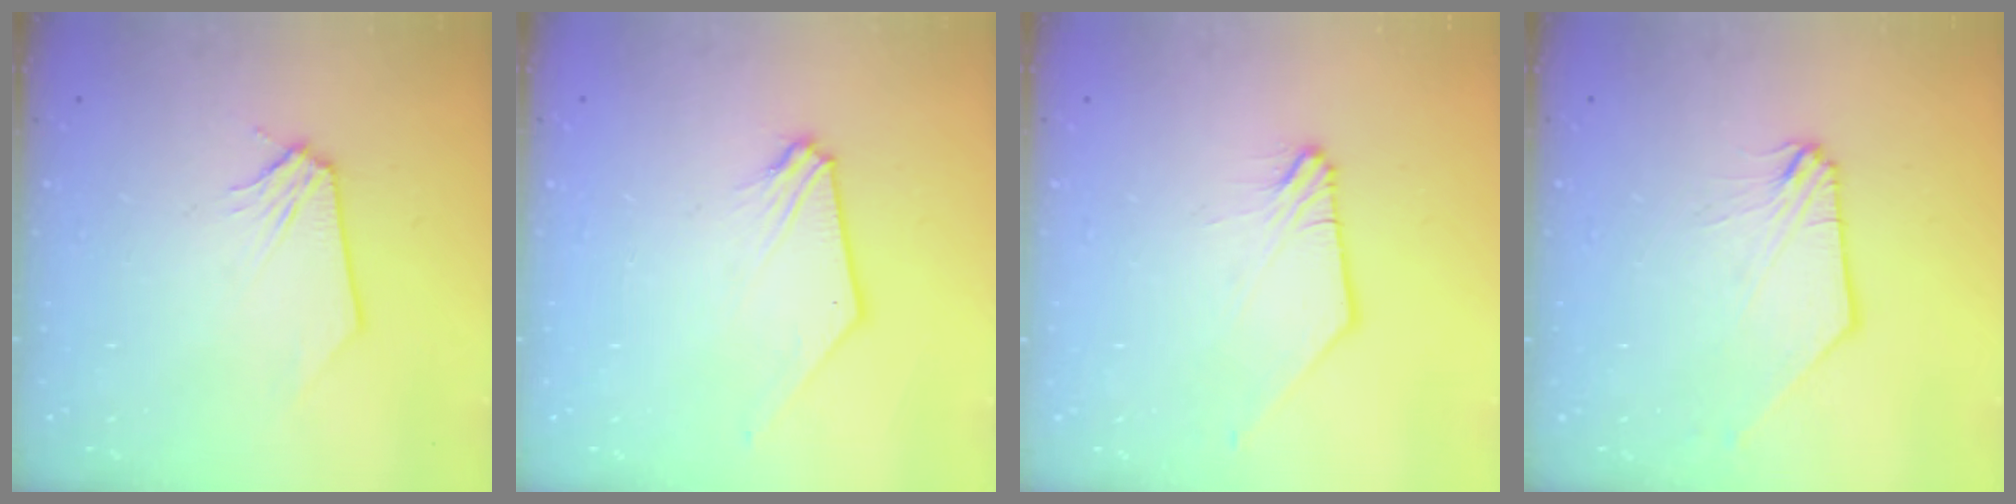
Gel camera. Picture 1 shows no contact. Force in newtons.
{"total": 2.1, "press": 2.1, "slide": 0.6}
{"total": 1.0, "press": 1.0, "slide": 0.2}
{"total": 1.6, "press": 1.6, "slide": 0.4}